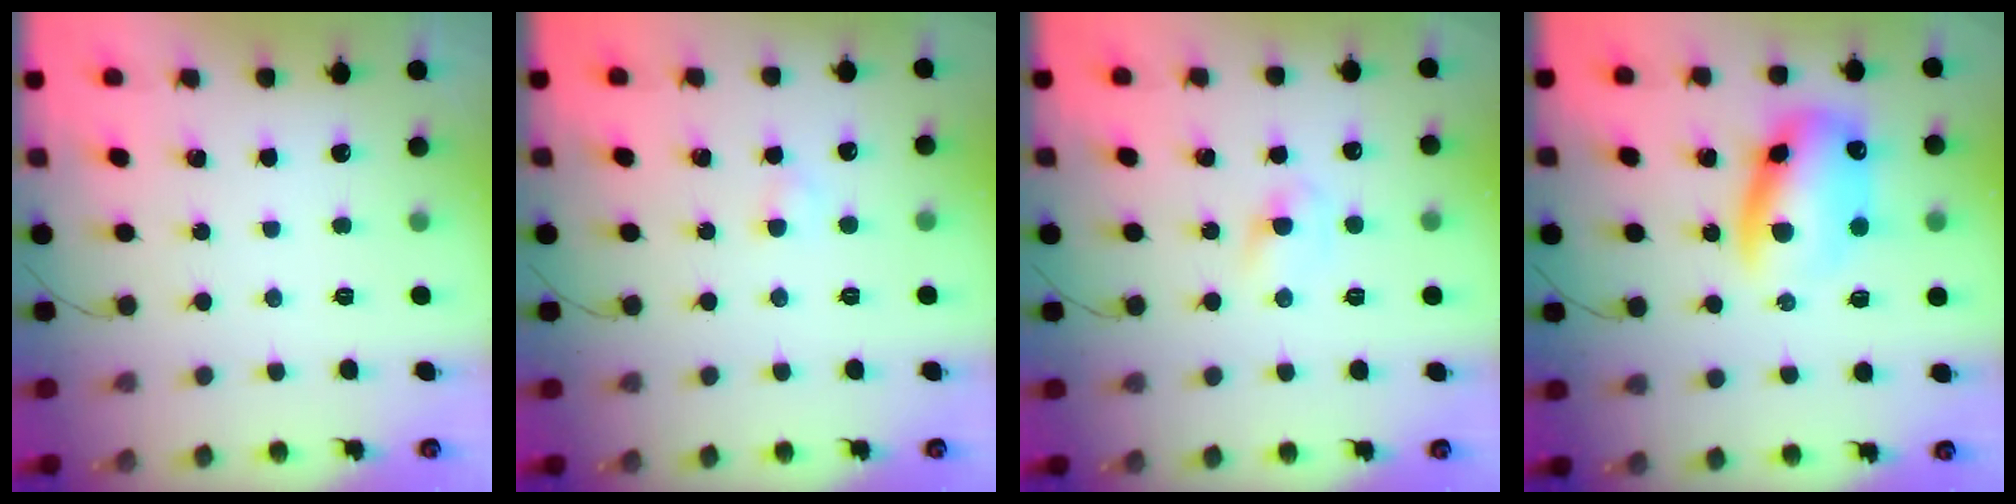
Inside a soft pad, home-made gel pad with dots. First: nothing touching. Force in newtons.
{"total": 2.3, "press": 2.1, "slide": 0.8}
{"total": 3.0, "press": 2.7, "slide": 1.2}
{"total": 13.4, "press": 13.1, "slide": 2.9}